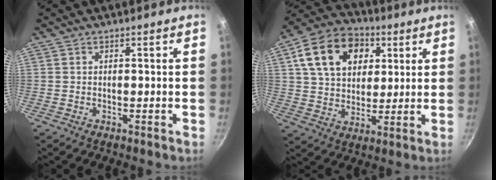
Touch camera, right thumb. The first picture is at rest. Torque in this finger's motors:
{"motor_torque": [-0.64, 1.54, 0.77, 0.49, 0.14]}